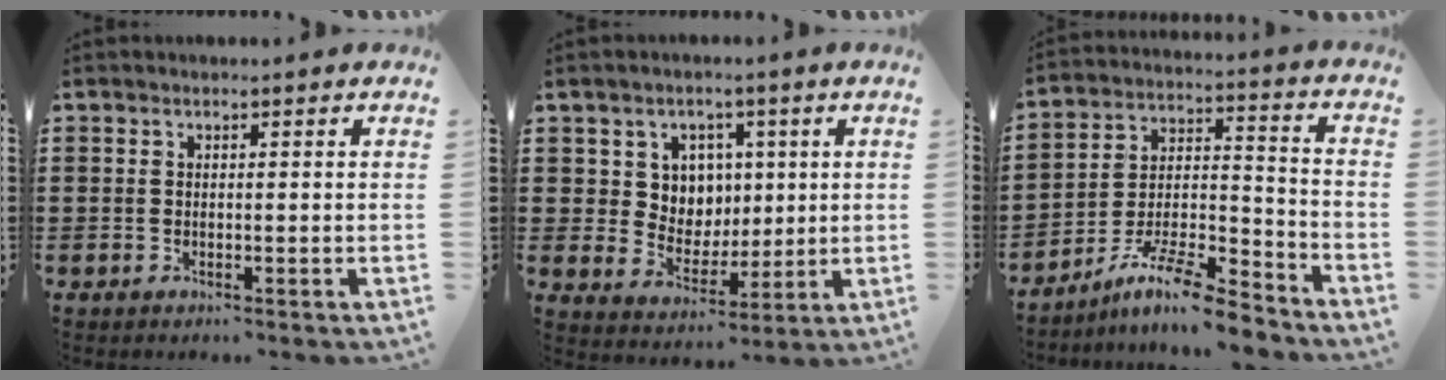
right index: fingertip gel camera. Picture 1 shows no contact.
{"total": 6.1, "force": [2.2, 5.5, 1.4], "torque": [-0.050, 0.004, 0.040]}
{"total": 10.8, "force": [-9.1, 1.5, 5.6], "torque": [-0.092, 0.025, -0.173]}